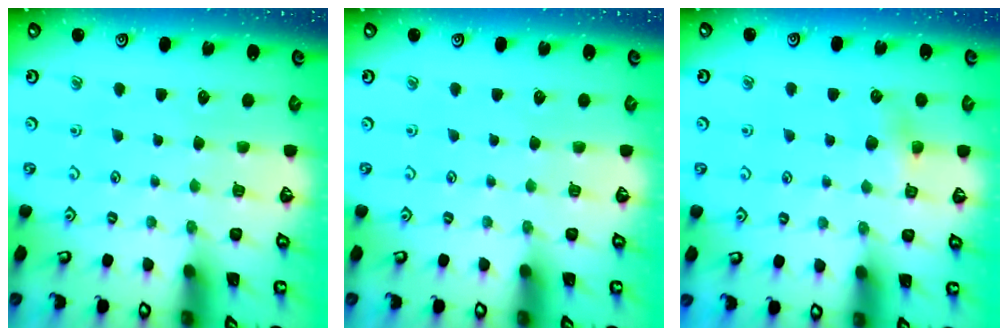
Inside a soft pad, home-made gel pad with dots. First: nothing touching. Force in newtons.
{"total": 0.0}
{"total": 5.8, "press": 5.7, "slide": 1.3}